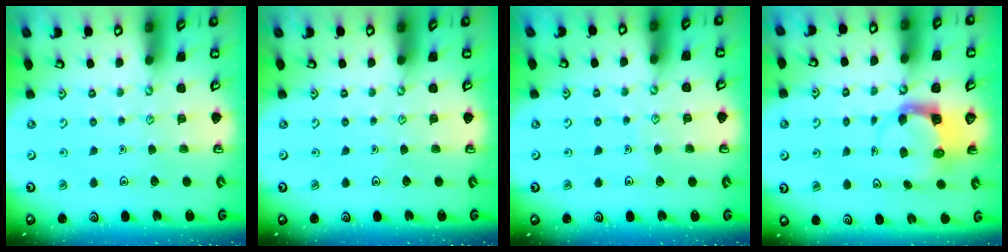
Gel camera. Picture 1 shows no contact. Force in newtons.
{"total": 0.0}
{"total": 3.1, "press": 3.1, "slide": 0.3}
{"total": 3.6, "press": 3.6, "slide": 0.4}